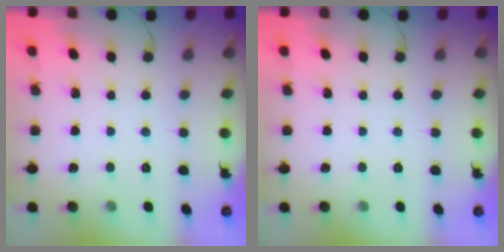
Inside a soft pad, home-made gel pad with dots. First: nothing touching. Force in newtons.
{"total": 0.0}